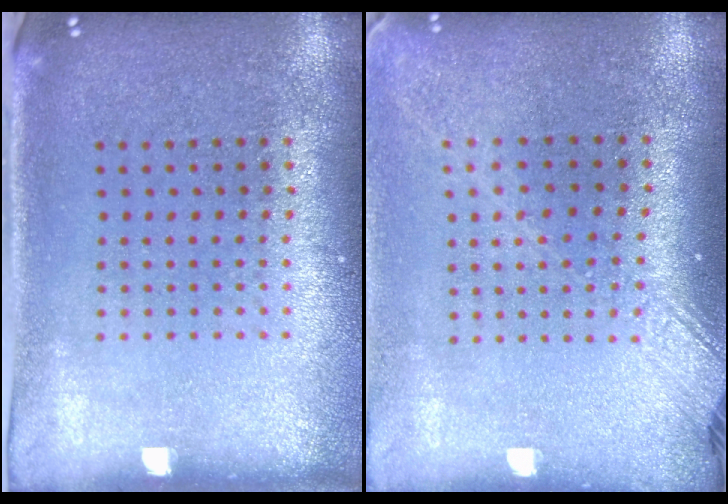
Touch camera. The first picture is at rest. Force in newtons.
{"total": 2.0, "press": 1.5, "slide": 1.3}